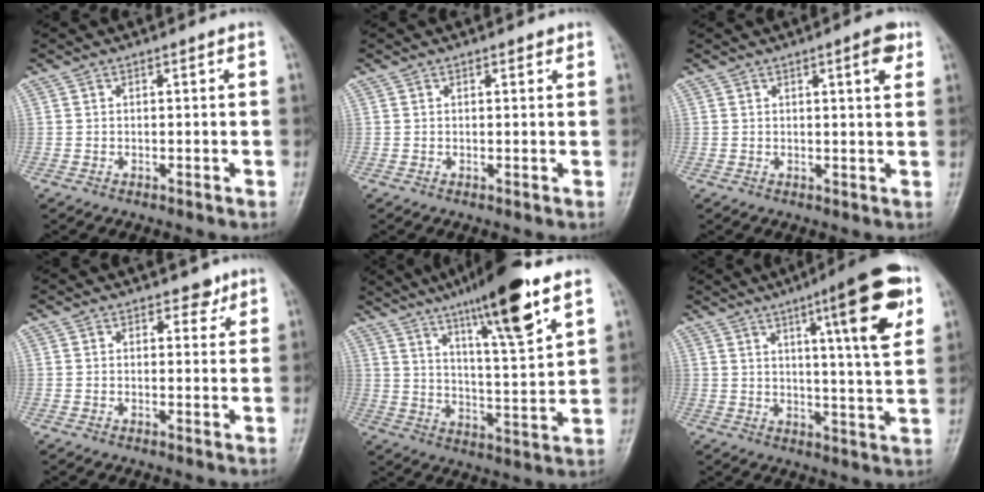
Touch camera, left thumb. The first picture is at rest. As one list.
[{"total": 1.1, "force": [0.8, 0.6, 0.5], "torque": [0.001, -0.004, 0.007]}, {"total": 4.8, "force": [2.4, 1.1, 4.0], "torque": [-0.047, -0.009, 0.030]}, {"total": 2.6, "force": [1.8, 1.7, 0.8], "torque": [0.010, -0.009, 0.021]}, {"total": 17.9, "force": [11.2, 2.6, 13.7], "torque": [-0.206, -0.053, 0.183]}, {"total": 16.0, "force": [7.1, 2.6, 14.0], "torque": [-0.188, -0.024, 0.098]}]